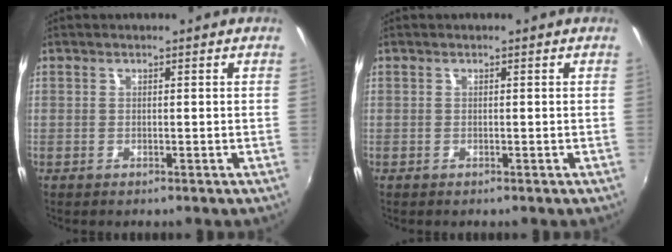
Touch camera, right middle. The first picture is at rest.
{"total": 0.0}